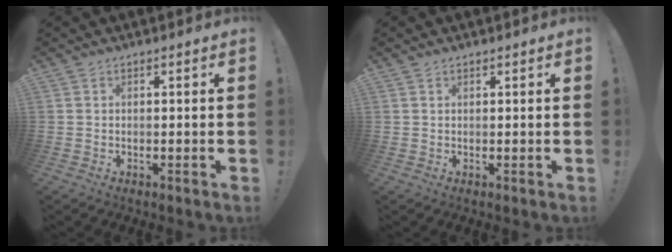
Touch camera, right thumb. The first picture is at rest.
{"total": 0.7, "force": [0.6, 0.4, 0.1], "torque": [-0.001, 0.000, 0.012]}